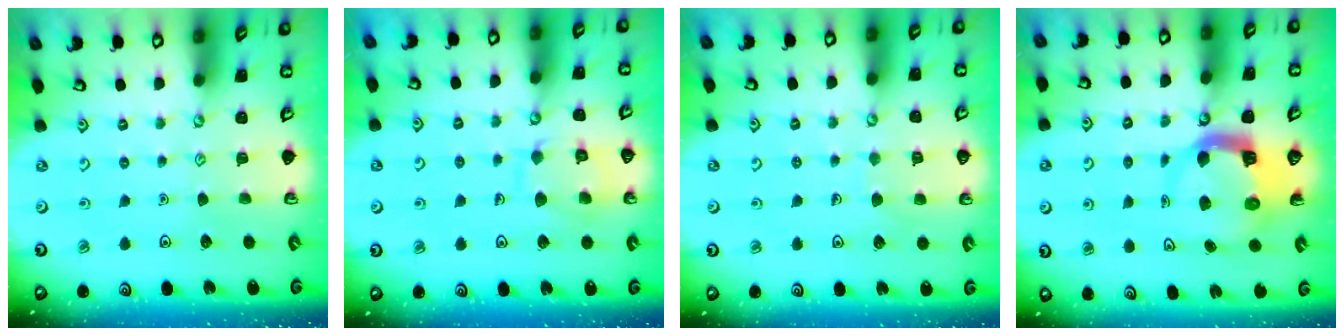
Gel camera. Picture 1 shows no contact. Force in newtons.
{"total": 10.4, "press": 10.3, "slide": 0.8}
{"total": 4.3, "press": 4.3, "slide": 0.3}
{"total": 5.9, "press": 5.8, "slide": 1.0}